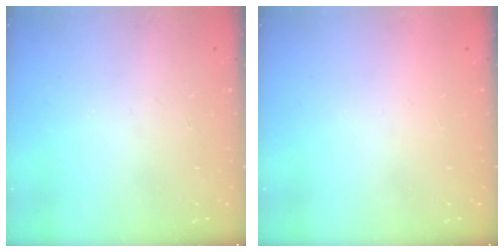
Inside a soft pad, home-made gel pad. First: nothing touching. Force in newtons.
{"total": 1.5, "press": 1.5, "slide": 0.1}